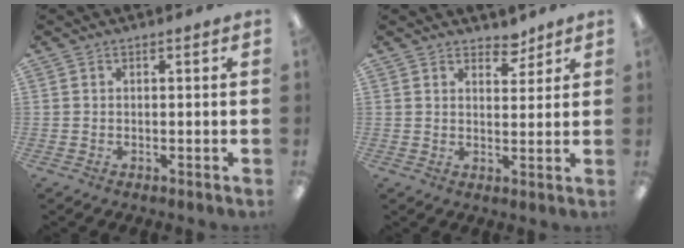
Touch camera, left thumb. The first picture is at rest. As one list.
[{"total": 4.2, "force": [3.6, 2.0, 0.9], "torque": [0.007, -0.026, 0.062]}]